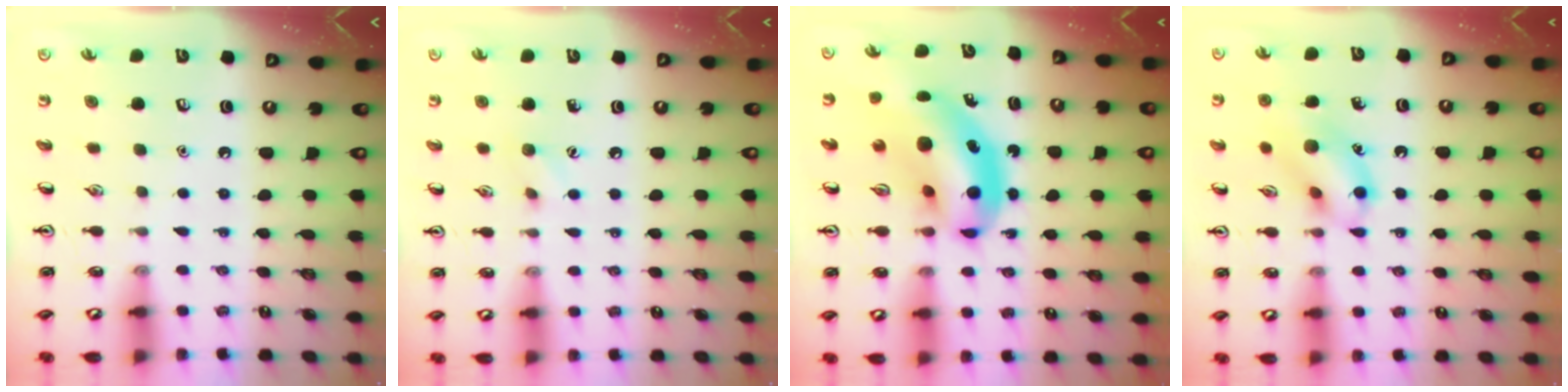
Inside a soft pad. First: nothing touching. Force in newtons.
{"total": 4.2, "press": 4.0, "slide": 1.2}
{"total": 13.1, "press": 12.4, "slide": 4.1}
{"total": 11.4, "press": 11.4, "slide": 0.5}